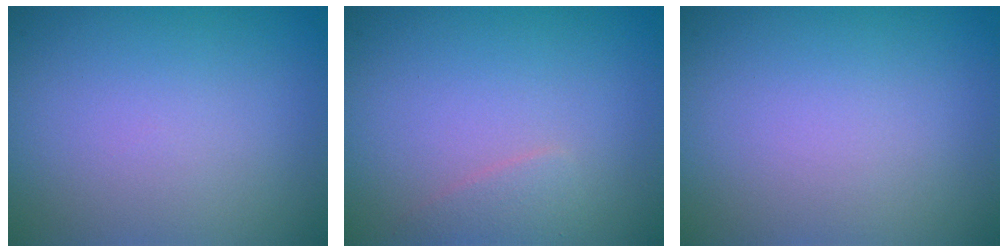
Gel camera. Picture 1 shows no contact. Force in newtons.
{"total": 1.3, "press": 1.3, "slide": 0.0}
{"total": 0.0}